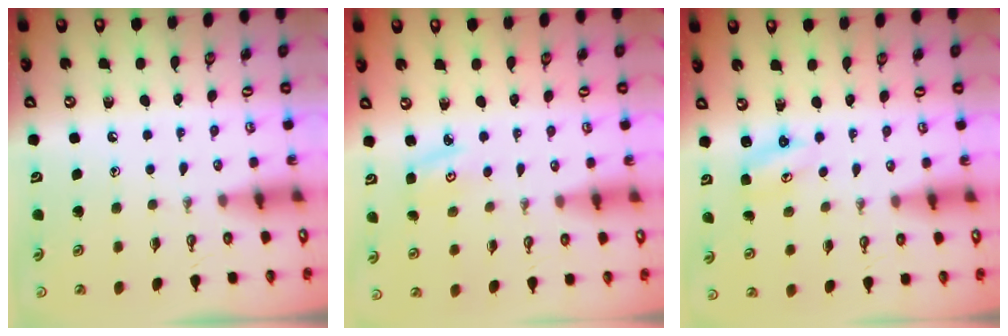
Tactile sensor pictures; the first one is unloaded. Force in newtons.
{"total": 3.7, "press": 3.6, "slide": 0.6}
{"total": 2.8, "press": 2.8, "slide": 0.3}